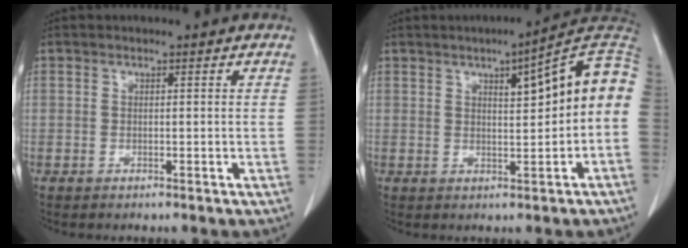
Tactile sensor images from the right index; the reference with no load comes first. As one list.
[{"total": 11.0, "force": [1.9, 1.9, 10.7], "torque": [-0.138, 0.031, 0.020]}]